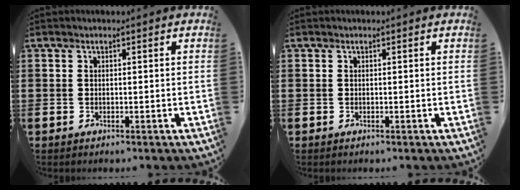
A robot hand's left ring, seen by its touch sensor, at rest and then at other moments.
{"total": 0.0}